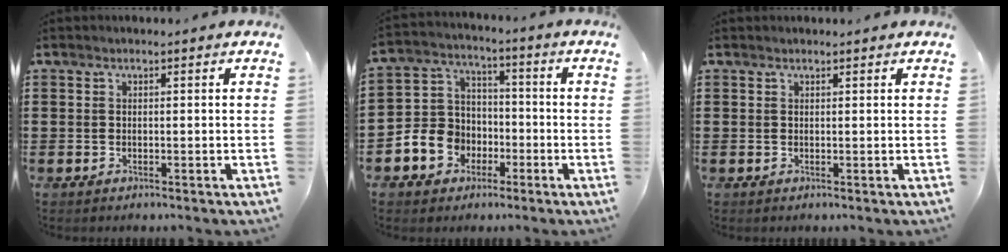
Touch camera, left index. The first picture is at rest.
{"total": 7.2, "force": [-2.8, 6.5, 1.6], "torque": [-0.071, 0.011, -0.058]}
{"total": 0.0}